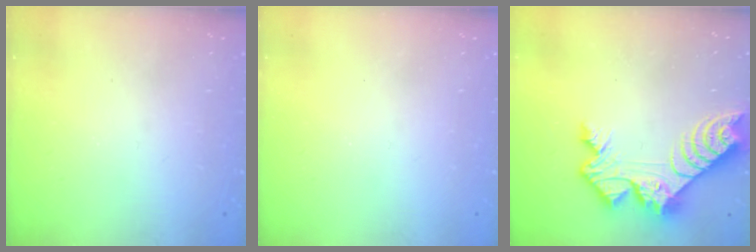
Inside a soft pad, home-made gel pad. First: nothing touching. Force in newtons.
{"total": 0.0}
{"total": 11.8, "press": 11.7, "slide": 0.8}